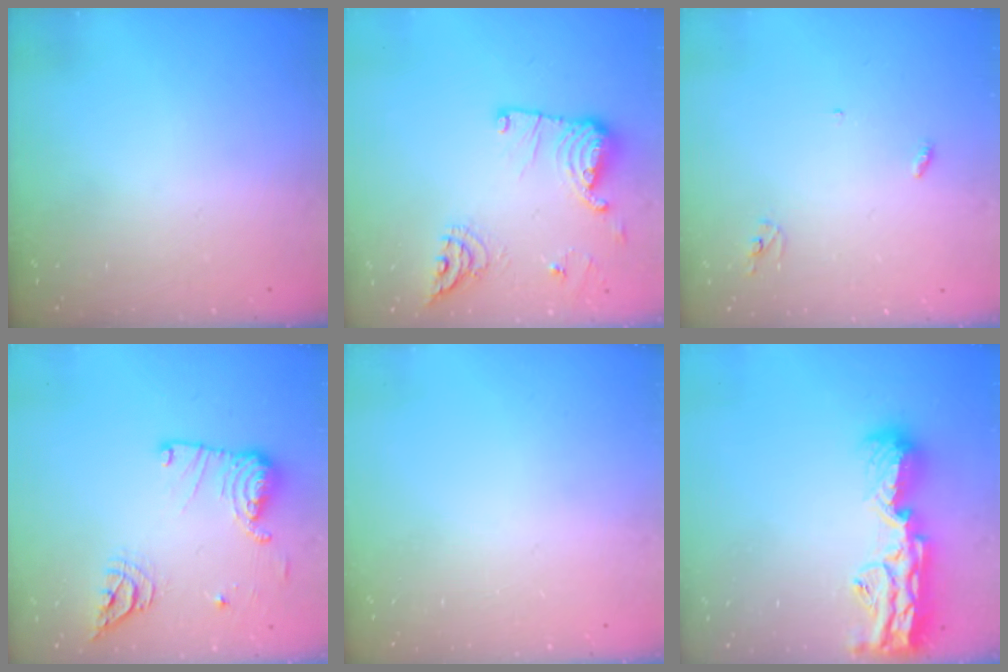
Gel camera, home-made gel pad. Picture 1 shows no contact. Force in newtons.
{"total": 14.5, "press": 14.5, "slide": 0.4}
{"total": 2.8, "press": 2.8, "slide": 0.2}
{"total": 15.8, "press": 15.0, "slide": 4.9}
{"total": 0.0}
{"total": 18.1, "press": 17.4, "slide": 5.2}